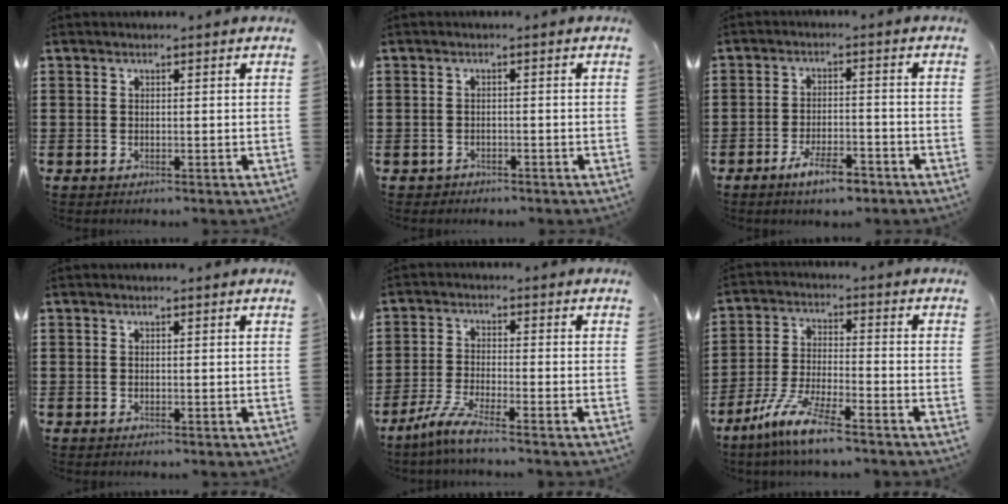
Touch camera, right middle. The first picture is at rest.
{"total": 1.1, "force": [-1.0, 0.4, -0.1], "torque": [-0.002, 0.000, -0.022]}
{"total": 5.7, "force": [-4.3, 1.3, 3.6], "torque": [-0.069, 0.001, -0.080]}
{"total": 0.0}
{"total": 4.9, "force": [-4.0, -0.1, 2.9], "torque": [-0.076, -0.019, -0.081]}
{"total": 8.7, "force": [-6.9, 0.3, 5.4], "torque": [-0.115, -0.009, -0.134]}